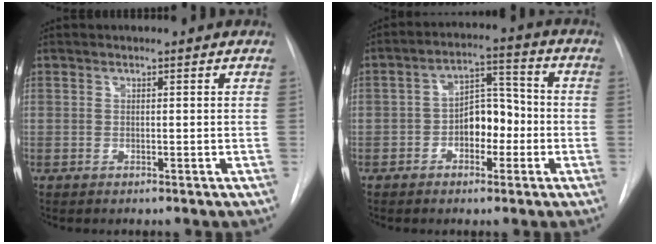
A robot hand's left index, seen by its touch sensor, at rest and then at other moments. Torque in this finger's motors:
{"motor_torque": [0.52, -0.43, 0.16, 0.06]}